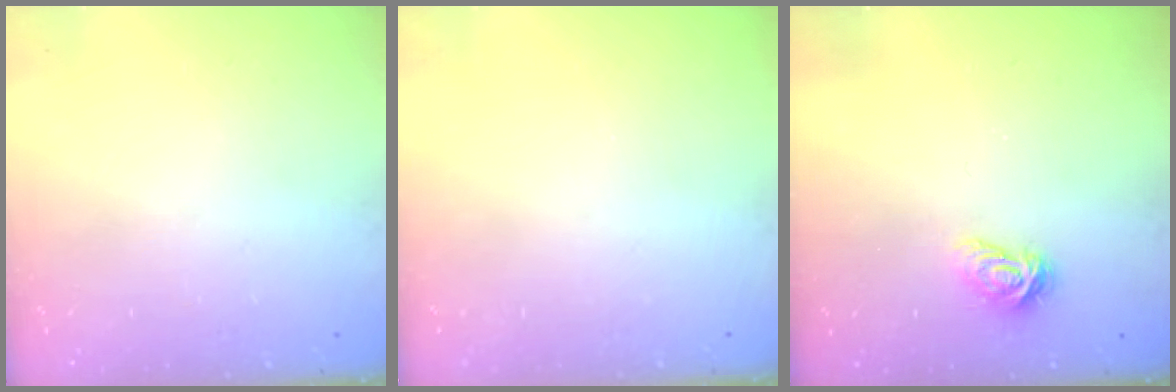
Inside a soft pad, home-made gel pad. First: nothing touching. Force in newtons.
{"total": 0.0}
{"total": 5.0, "press": 4.9, "slide": 0.7}